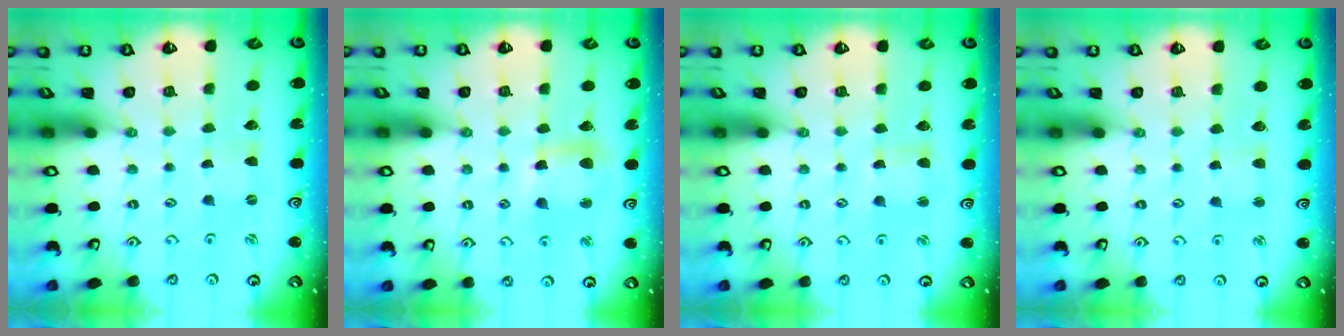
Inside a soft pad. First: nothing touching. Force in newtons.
{"total": 9.5, "press": 9.4, "slide": 1.4}
{"total": 1.9, "press": 1.9, "slide": 0.3}
{"total": 2.5, "press": 2.5, "slide": 0.4}